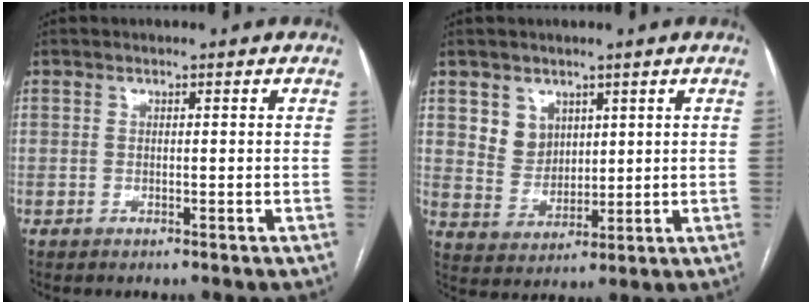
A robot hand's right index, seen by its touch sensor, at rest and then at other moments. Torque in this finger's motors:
{"motor_torque": [0.12, 0.05, 0.07, 0.03]}